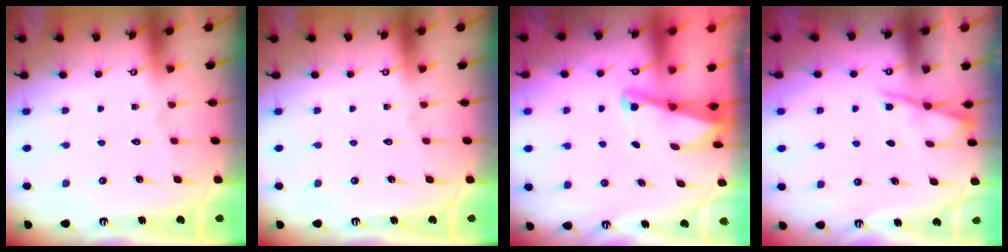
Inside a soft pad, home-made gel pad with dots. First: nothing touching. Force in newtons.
{"total": 0.0}
{"total": 2.1, "press": 2.0, "slide": 0.4}
{"total": 3.6, "press": 3.6, "slide": 0.5}